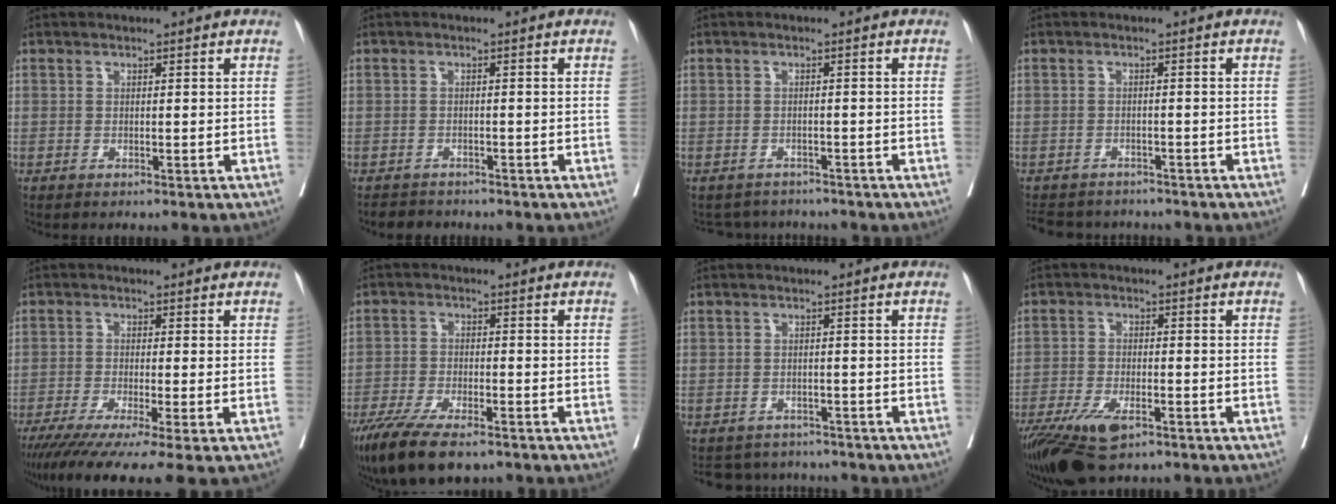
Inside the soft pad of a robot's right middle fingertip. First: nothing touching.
{"total": 3.5, "force": [-3.3, 1.3, 0.2], "torque": [-0.012, -0.007, -0.050]}
{"total": 4.9, "force": [-4.6, 1.5, -0.1], "torque": [0.000, 0.004, -0.059]}
{"total": 8.8, "force": [-8.0, 3.2, 1.9], "torque": [-0.044, 0.002, -0.104]}
{"total": 12.0, "force": [-8.6, 0.2, 8.4], "torque": [-0.123, -0.033, -0.137]}
{"total": 12.3, "force": [-9.0, 3.6, 7.7], "torque": [-0.134, -0.024, -0.147]}
{"total": 5.8, "force": [-5.5, 1.9, -0.1], "torque": [-0.002, 0.009, -0.071]}
{"total": 10.1, "force": [-6.6, 3.7, 6.8], "torque": [-0.126, -0.016, -0.114]}